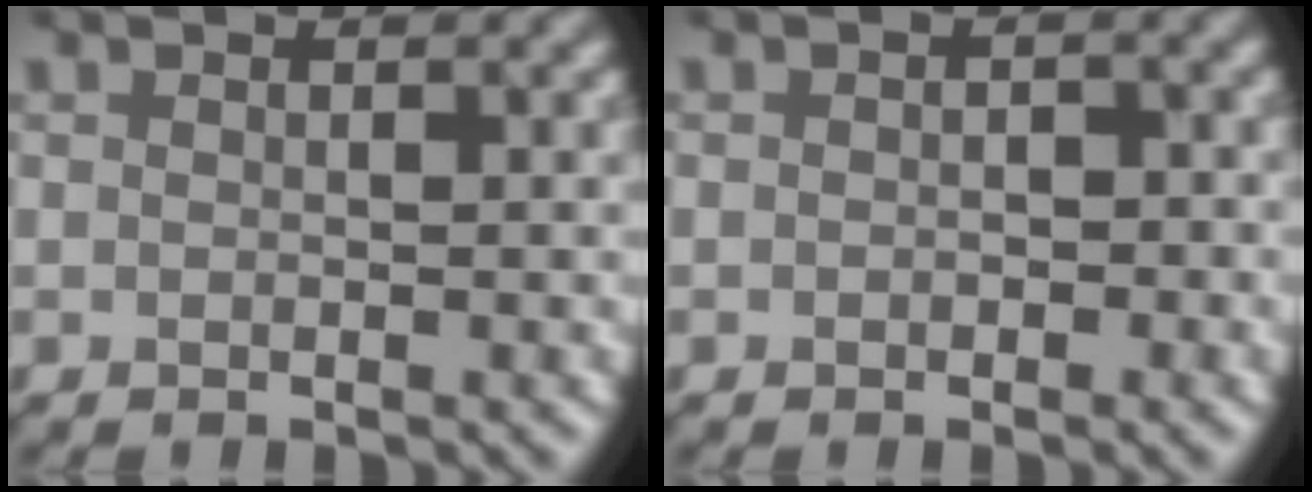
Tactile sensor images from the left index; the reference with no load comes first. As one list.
[{"total": 1.0, "force": [-0.4, 0.7, 0.6], "torque": [-0.004, -0.006, -0.007]}]